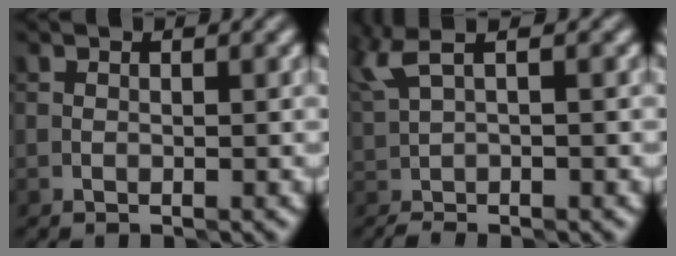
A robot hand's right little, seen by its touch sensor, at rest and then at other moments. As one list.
[{"total": 3.6, "force": [0.6, 1.0, 3.4], "torque": [-0.062, 0.003, 0.012]}]